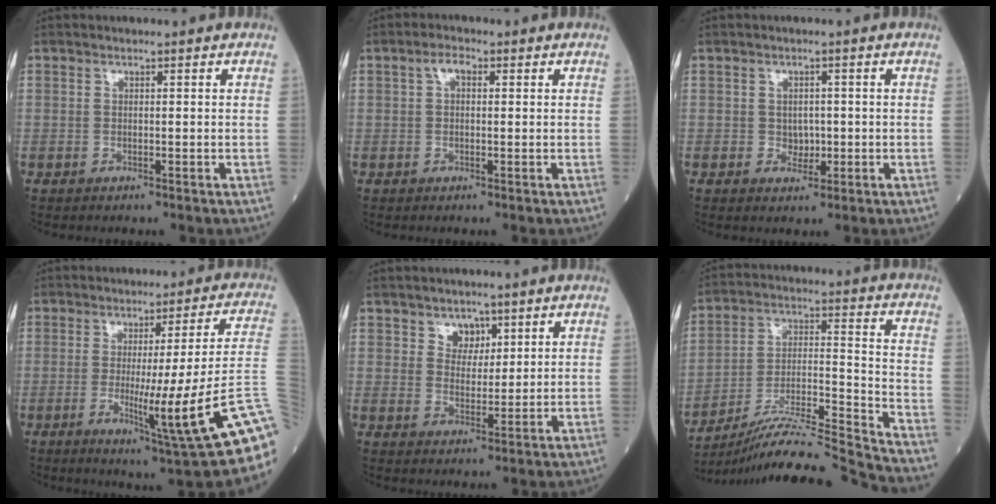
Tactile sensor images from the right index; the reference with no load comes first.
{"total": 2.3, "force": [0.7, 1.1, 1.8], "torque": [-0.038, 0.013, 0.013]}
{"total": 2.2, "force": [-0.3, 1.8, 1.2], "torque": [-0.013, 0.003, -0.002]}
{"total": 15.9, "force": [-5.5, -1.6, 14.9], "torque": [-0.167, -0.017, -0.077]}
{"total": 3.7, "force": [2.3, 2.7, 1.2], "torque": [-0.013, 0.002, 0.039]}
{"total": 19.1, "force": [-18.0, -2.9, 5.7], "torque": [-0.103, -0.004, -0.302]}